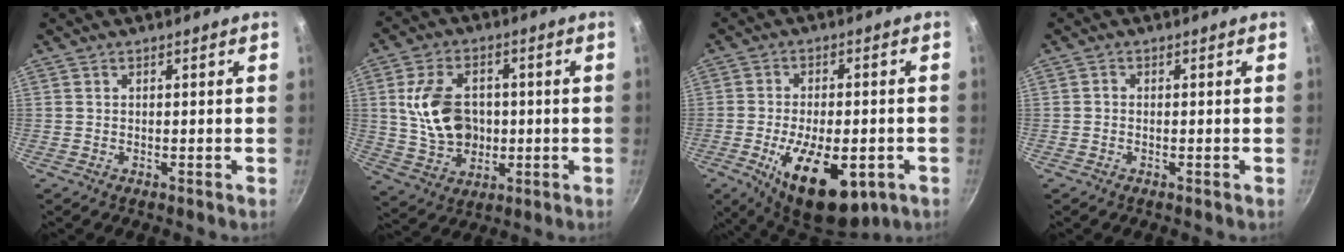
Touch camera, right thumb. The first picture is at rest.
{"total": 13.0, "force": [0.9, 9.4, 8.9], "torque": [-0.143, 0.002, 0.025]}
{"total": 17.0, "force": [-6.0, 8.2, 13.6], "torque": [-0.198, 0.005, -0.079]}
{"total": 0.6, "force": [-0.2, 0.5, 0.2], "torque": [-0.003, 0.002, -0.006]}